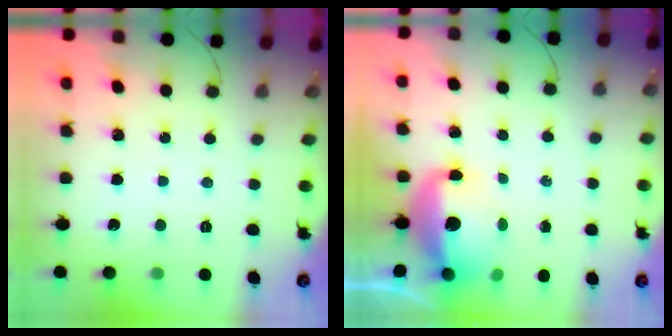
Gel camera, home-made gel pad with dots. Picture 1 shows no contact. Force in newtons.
{"total": 11.2, "press": 10.9, "slide": 2.9}